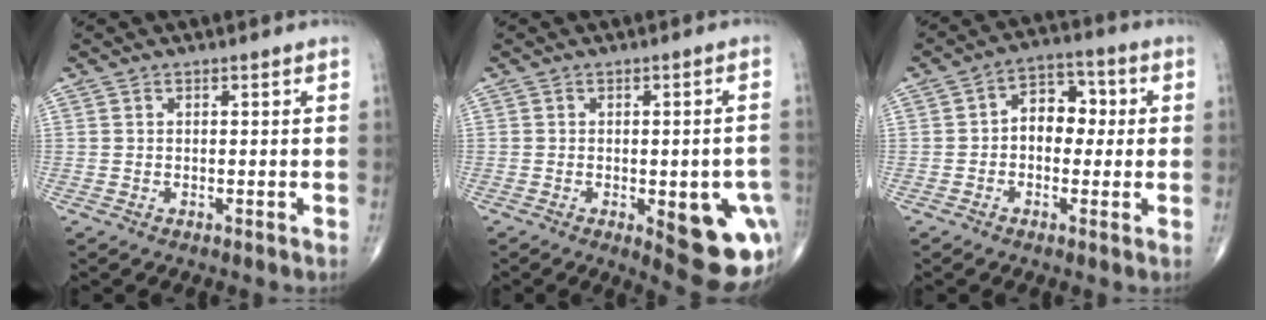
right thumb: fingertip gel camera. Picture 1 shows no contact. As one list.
[{"total": 14.9, "force": [-4.3, 5.7, 13.0], "torque": [-0.113, 0.007, -0.032]}, {"total": 7.8, "force": [0.2, 5.6, 5.5], "torque": [-0.048, 0.028, -0.008]}]